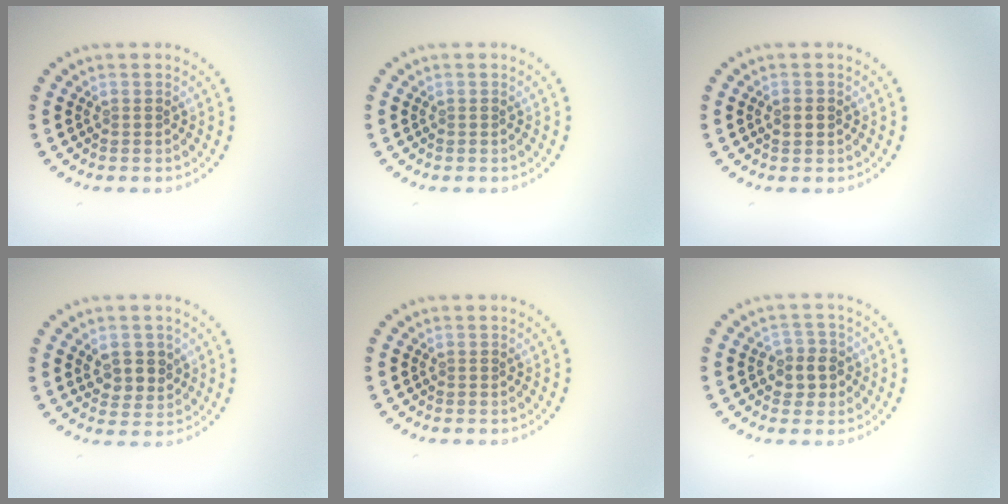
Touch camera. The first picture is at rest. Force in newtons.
{"total": 0.0}
{"total": 1.6, "press": 1.6, "slide": 0.3}
{"total": 2.9, "press": 2.8, "slide": 0.9}
{"total": 0.0}
{"total": 2.6, "press": 2.4, "slide": 1.0}